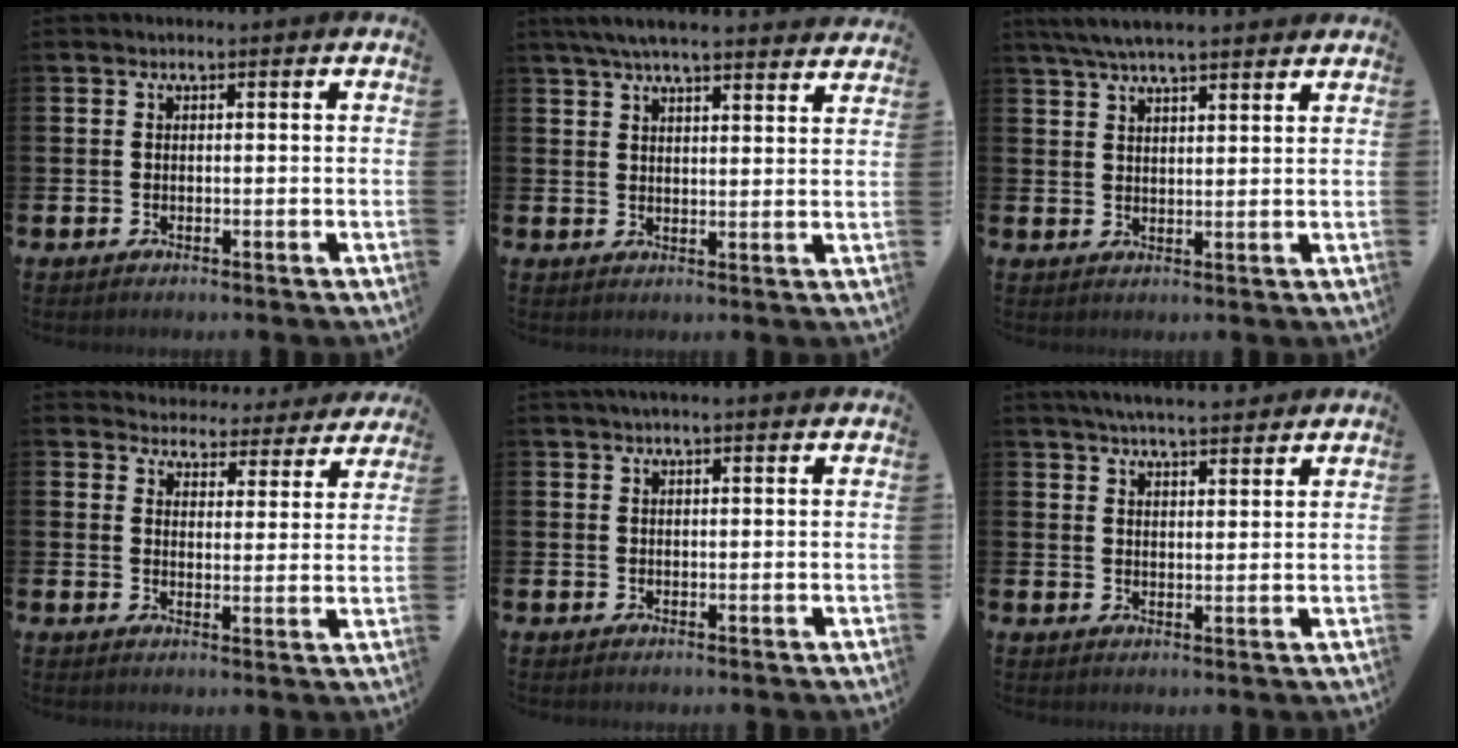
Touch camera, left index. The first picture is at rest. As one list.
[{"total": 6.0, "force": [5.6, 0.6, 2.0], "torque": [-0.048, -0.019, 0.103]}, {"total": 5.6, "force": [5.1, 0.9, 2.2], "torque": [-0.052, -0.011, 0.093]}, {"total": 4.2, "force": [4.1, 1.1, 0.0], "torque": [-0.015, -0.036, 0.068]}, {"total": 1.6, "force": [1.5, 0.0, 0.8], "torque": [-0.011, 0.000, 0.025]}, {"total": 5.0, "force": [4.9, 0.3, 1.3], "torque": [-0.022, -0.021, 0.086]}]